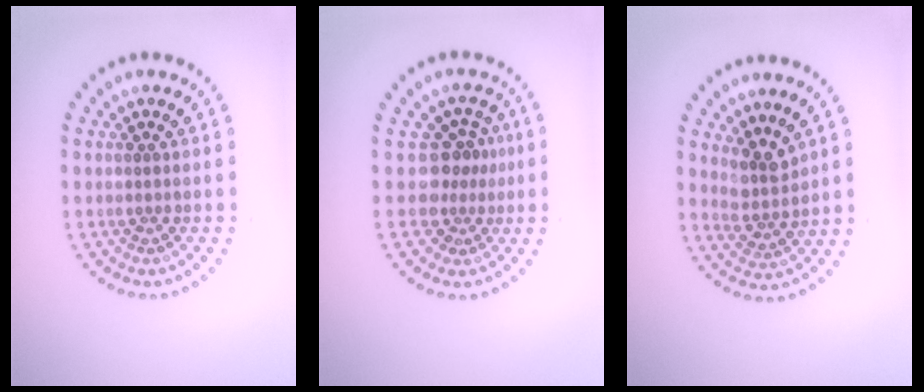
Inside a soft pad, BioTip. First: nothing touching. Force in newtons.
{"total": 3.0, "press": 2.1, "slide": 2.1}
{"total": 2.7, "press": 2.0, "slide": 1.8}